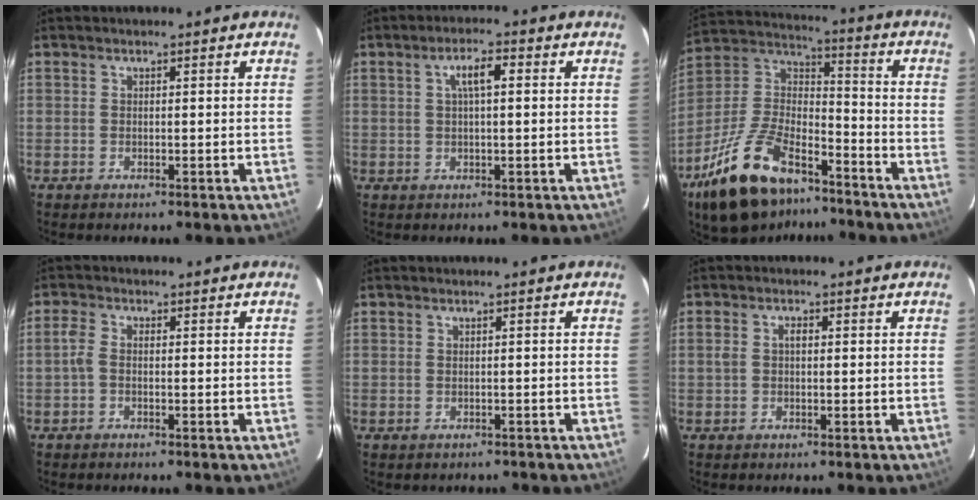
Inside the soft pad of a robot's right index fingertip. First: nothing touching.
{"total": 4.2, "force": [1.0, 1.0, 4.0], "torque": [-0.073, 0.011, 0.019]}
{"total": 23.0, "force": [-15.3, 10.4, 13.8], "torque": [-0.285, 0.001, -0.261]}
{"total": 2.1, "force": [-0.5, 1.1, 1.7], "torque": [-0.039, 0.006, -0.013]}
{"total": 1.1, "force": [-0.8, 0.8, 0.1], "torque": [-0.001, 0.005, -0.003]}
{"total": 2.1, "force": [0.1, 1.3, 1.6], "torque": [-0.031, 0.006, 0.001]}